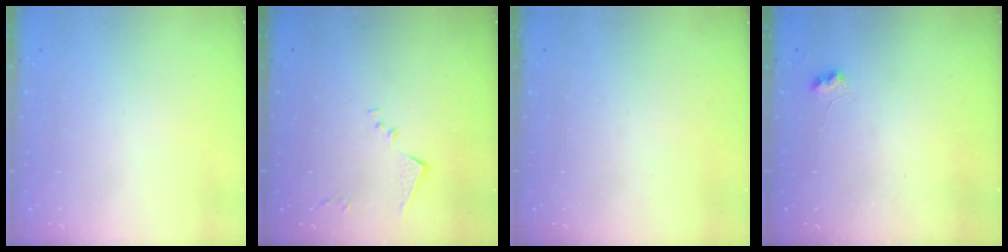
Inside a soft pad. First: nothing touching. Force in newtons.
{"total": 6.8, "press": 6.8, "slide": 0.6}
{"total": 0.0}
{"total": 3.7, "press": 3.7, "slide": 0.5}